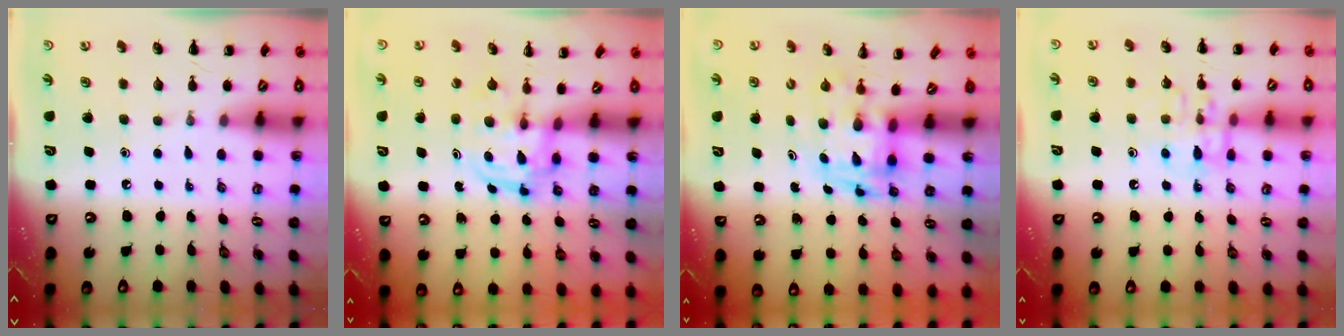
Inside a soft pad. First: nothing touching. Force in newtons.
{"total": 3.0, "press": 3.0, "slide": 0.4}
{"total": 3.4, "press": 3.3, "slide": 0.6}
{"total": 10.9, "press": 10.9, "slide": 0.8}